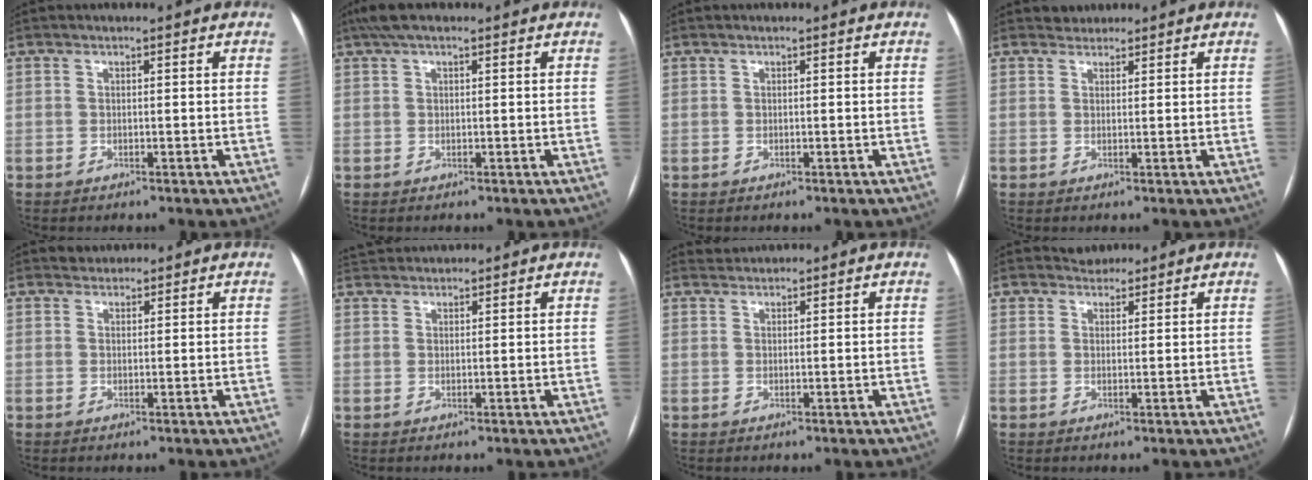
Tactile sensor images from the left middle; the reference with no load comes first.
{"total": 4.1, "force": [2.9, 1.2, 2.7], "torque": [-0.058, 0.036, 0.054]}
{"total": 0.0}
{"total": 1.6, "force": [1.4, 0.6, -0.3], "torque": [0.004, 0.008, 0.022]}
{"total": 1.5, "force": [1.4, 0.5, -0.3], "torque": [0.002, 0.008, 0.023]}
{"total": 4.1, "force": [4.0, 0.4, 0.4], "torque": [-0.013, 0.031, 0.075]}
{"total": 1.5, "force": [1.4, -0.2, -0.5], "torque": [-0.003, 0.009, 0.031]}
{"total": 2.3, "force": [2.0, 1.0, -0.3], "torque": [0.002, 0.007, 0.032]}